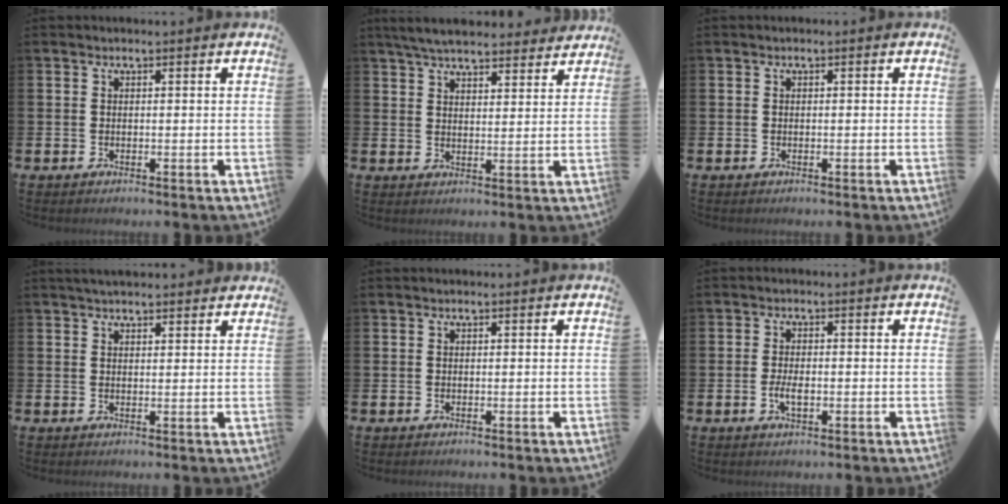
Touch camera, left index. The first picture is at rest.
{"total": 5.9, "force": [5.6, 1.1, 1.5], "torque": [-0.041, -0.021, 0.102]}
{"total": 0.0}
{"total": 2.6, "force": [2.5, 0.6, 0.6], "torque": [-0.007, -0.007, 0.044]}
{"total": 0.0}
{"total": 2.5, "force": [-0.5, 1.1, 2.2], "torque": [-0.037, 0.000, -0.010]}